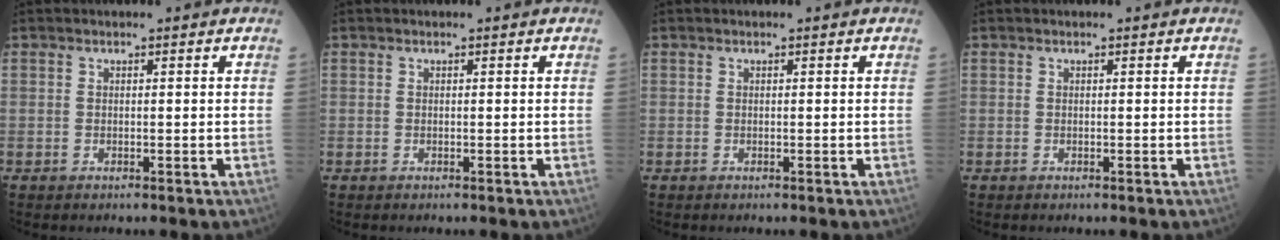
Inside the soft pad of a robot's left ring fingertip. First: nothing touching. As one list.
[{"total": 0.0}, {"total": 0.0}, {"total": 0.0}]